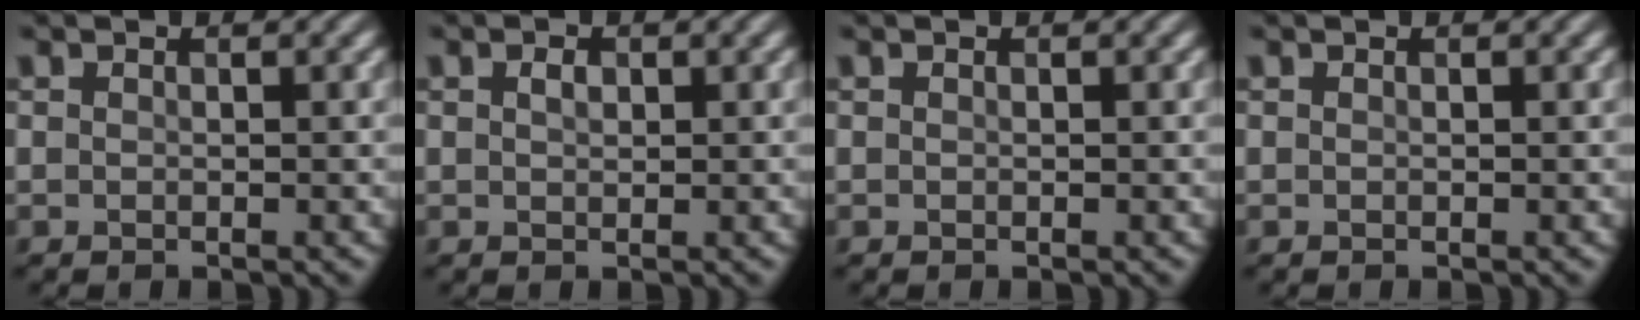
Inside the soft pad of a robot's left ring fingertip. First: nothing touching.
{"total": 1.0, "force": [0.3, 0.6, 0.7], "torque": [-0.015, 0.001, 0.006]}
{"total": 0.0}
{"total": 0.0}